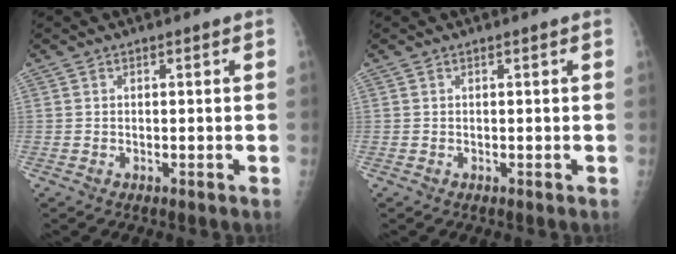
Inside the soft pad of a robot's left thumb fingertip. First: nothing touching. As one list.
[{"total": 0.0}]